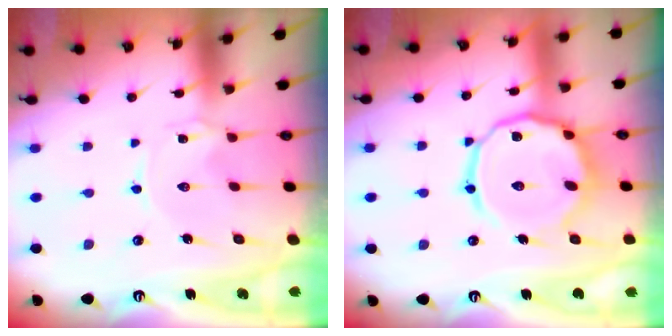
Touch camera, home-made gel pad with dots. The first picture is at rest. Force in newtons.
{"total": 16.1, "press": 16.0, "slide": 1.3}